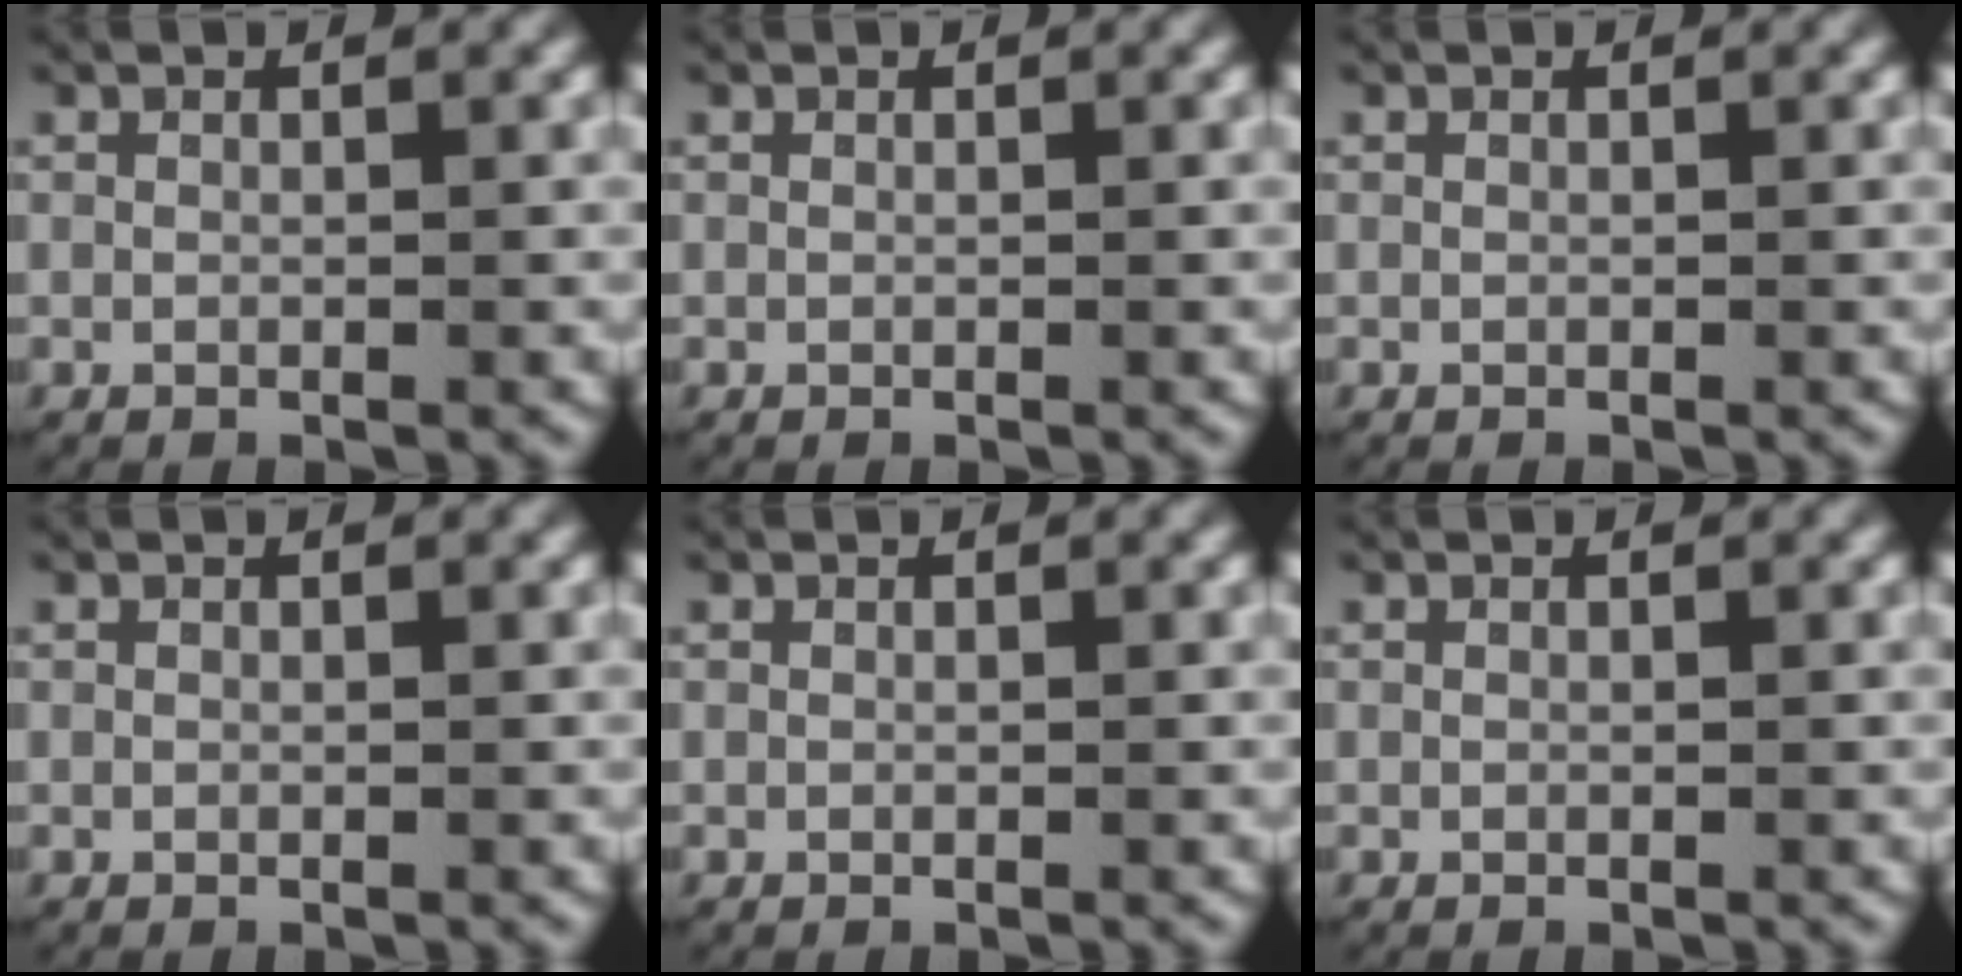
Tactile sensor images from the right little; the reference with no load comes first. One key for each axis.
{"total": 0.0}
{"total": 0.0}
{"total": 0.0}
{"total": 0.0}
{"total": 0.0}